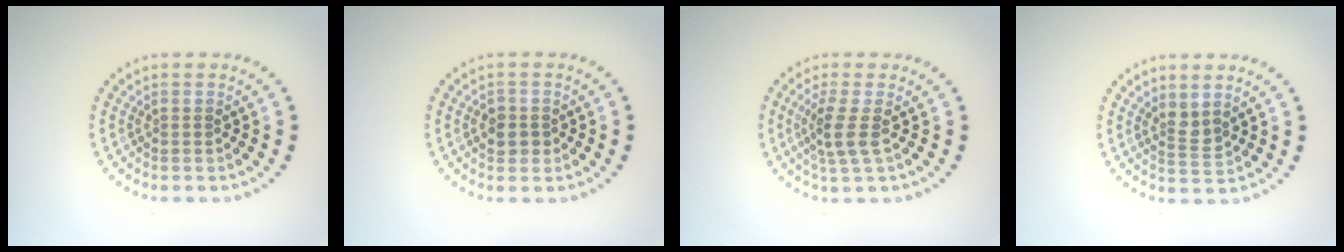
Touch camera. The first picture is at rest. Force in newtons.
{"total": 1.7, "press": 1.6, "slide": 0.5}
{"total": 2.7, "press": 2.1, "slide": 1.7}
{"total": 1.8, "press": 1.4, "slide": 1.1}